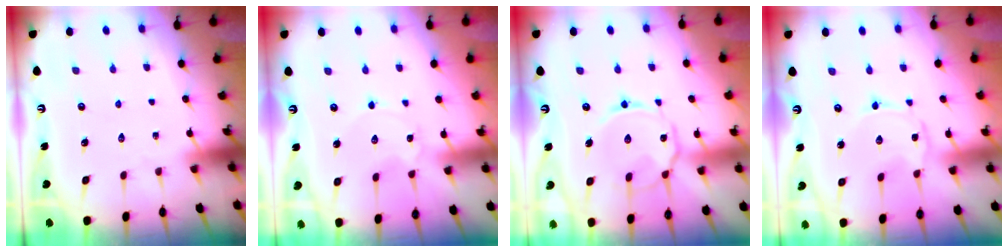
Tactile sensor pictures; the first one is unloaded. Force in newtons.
{"total": 1.6, "press": 1.6, "slide": 0.2}
{"total": 11.4, "press": 11.4, "slide": 1.0}
{"total": 0.5, "press": 0.5, "slide": 0.1}